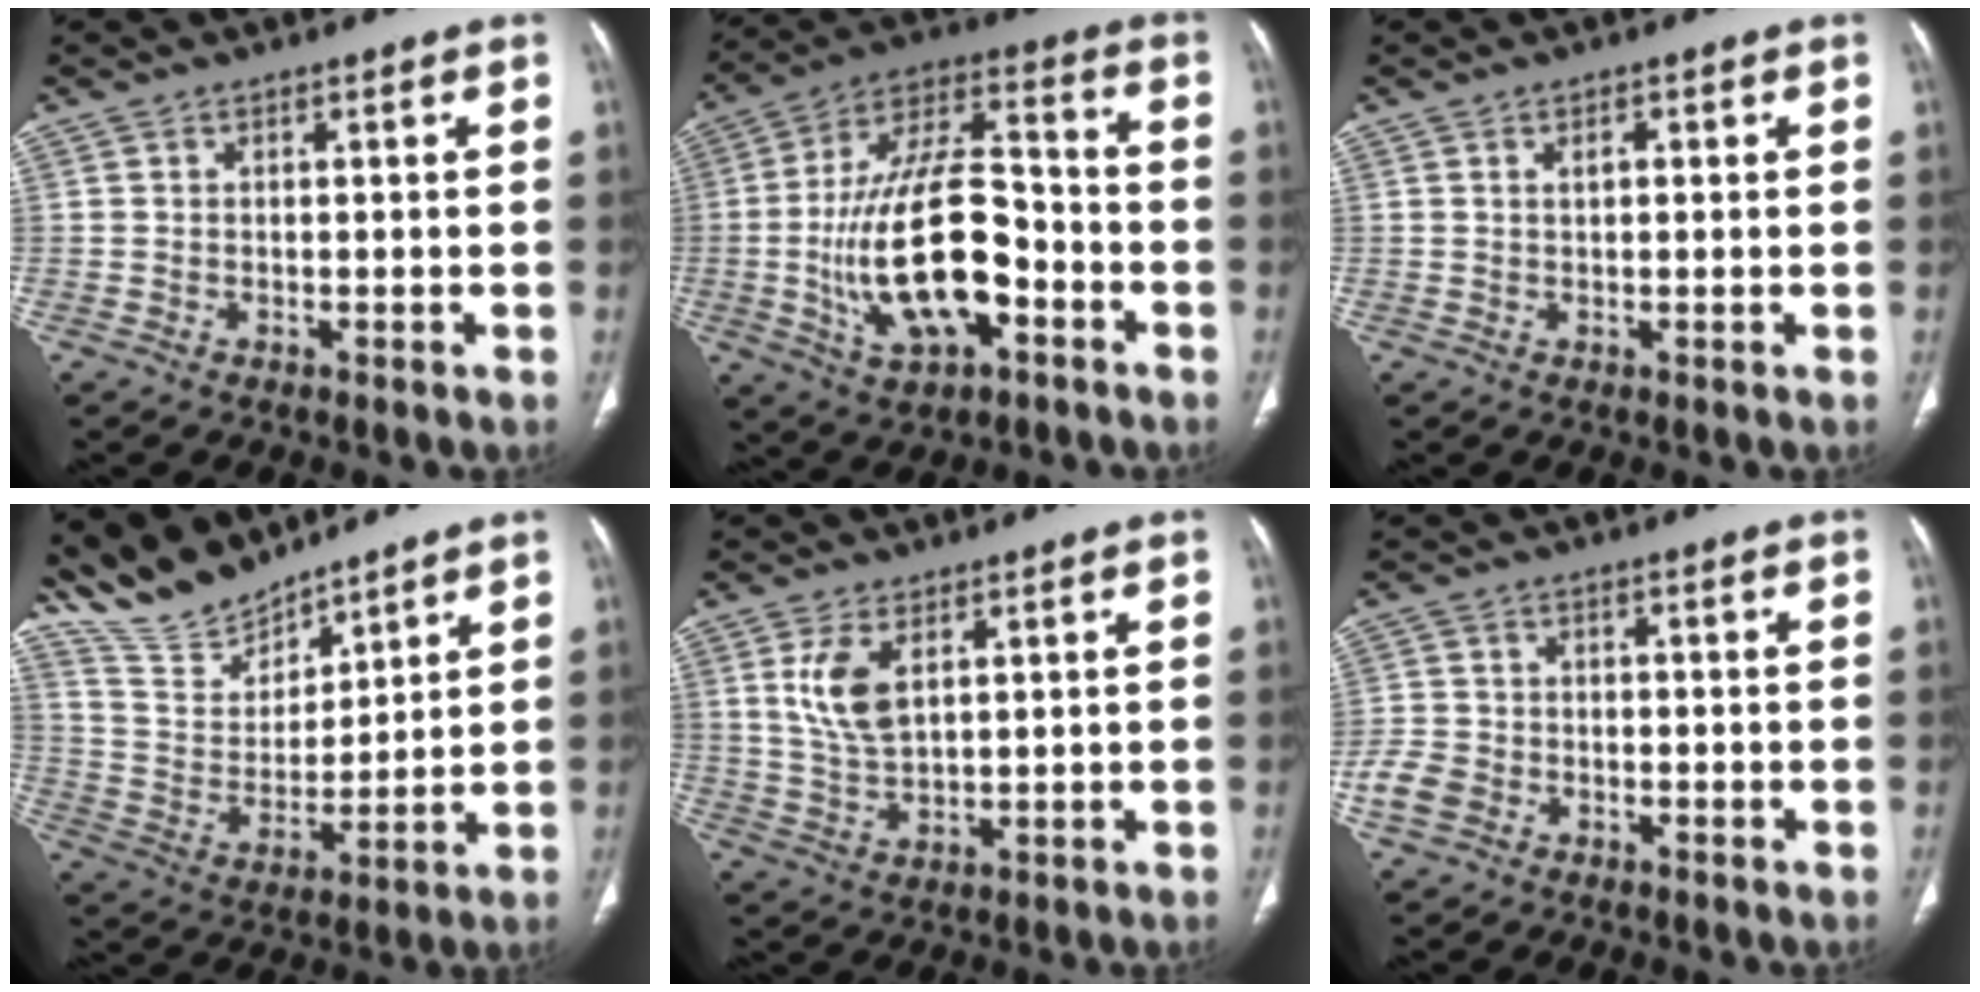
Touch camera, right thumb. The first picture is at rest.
{"total": 20.4, "force": [-5.3, 9.8, 17.1], "torque": [-0.306, 0.036, -0.085]}
{"total": 1.3, "force": [0.4, 0.7, 1.1], "torque": [-0.015, 0.002, 0.006]}
{"total": 12.3, "force": [11.2, 4.1, 2.7], "torque": [-0.037, -0.056, 0.233]}
{"total": 7.0, "force": [2.6, 3.5, 5.5], "torque": [-0.111, -0.011, 0.062]}
{"total": 4.8, "force": [-2.3, 3.7, 2.1], "torque": [-0.044, 0.015, -0.043]}